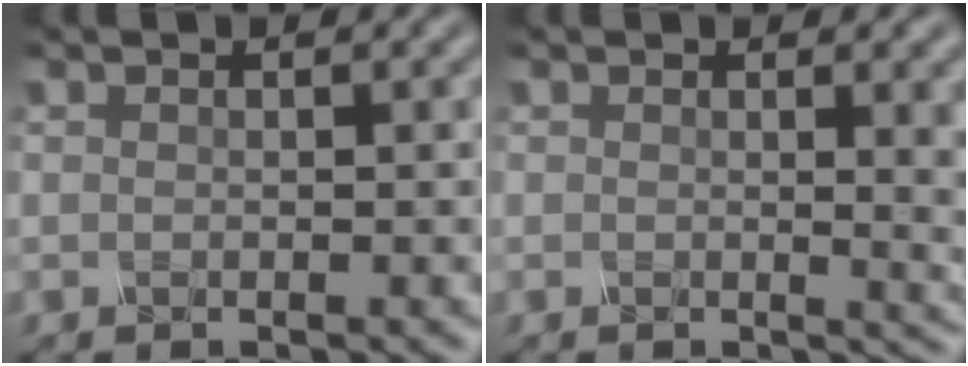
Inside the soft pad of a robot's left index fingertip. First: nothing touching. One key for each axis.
{"total": 4.4, "fx": 0.5, "fy": 1.5, "fz": 4.1, "tx": -0.033, "ty": 0.000, "tz": 0.007}